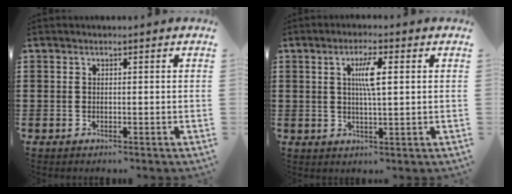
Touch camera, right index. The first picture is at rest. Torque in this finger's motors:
{"motor_torque": [0.84, -0.10, 0.19, 0.07]}